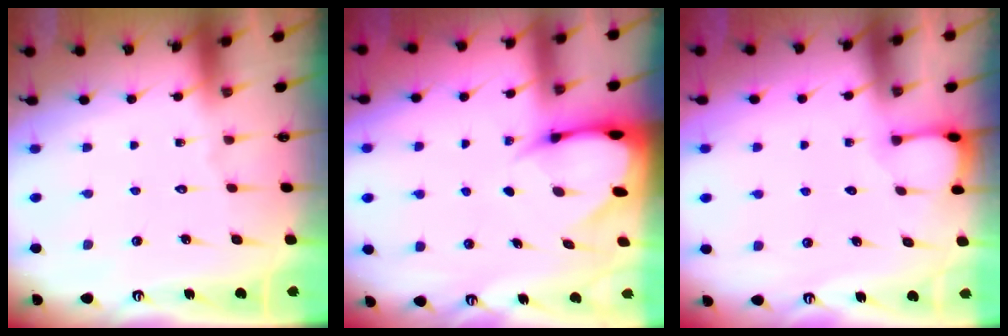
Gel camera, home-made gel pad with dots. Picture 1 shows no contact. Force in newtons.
{"total": 4.9, "press": 4.8, "slide": 0.7}
{"total": 1.9, "press": 1.9, "slide": 0.2}